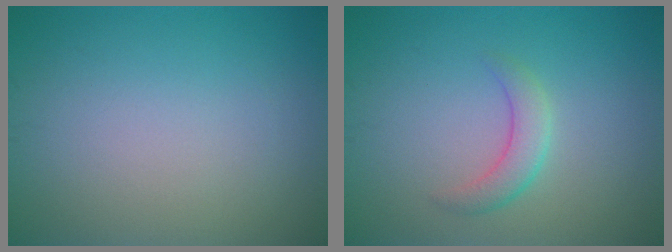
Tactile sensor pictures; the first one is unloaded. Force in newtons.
{"total": 2.3, "press": 2.3, "slide": 0.0}